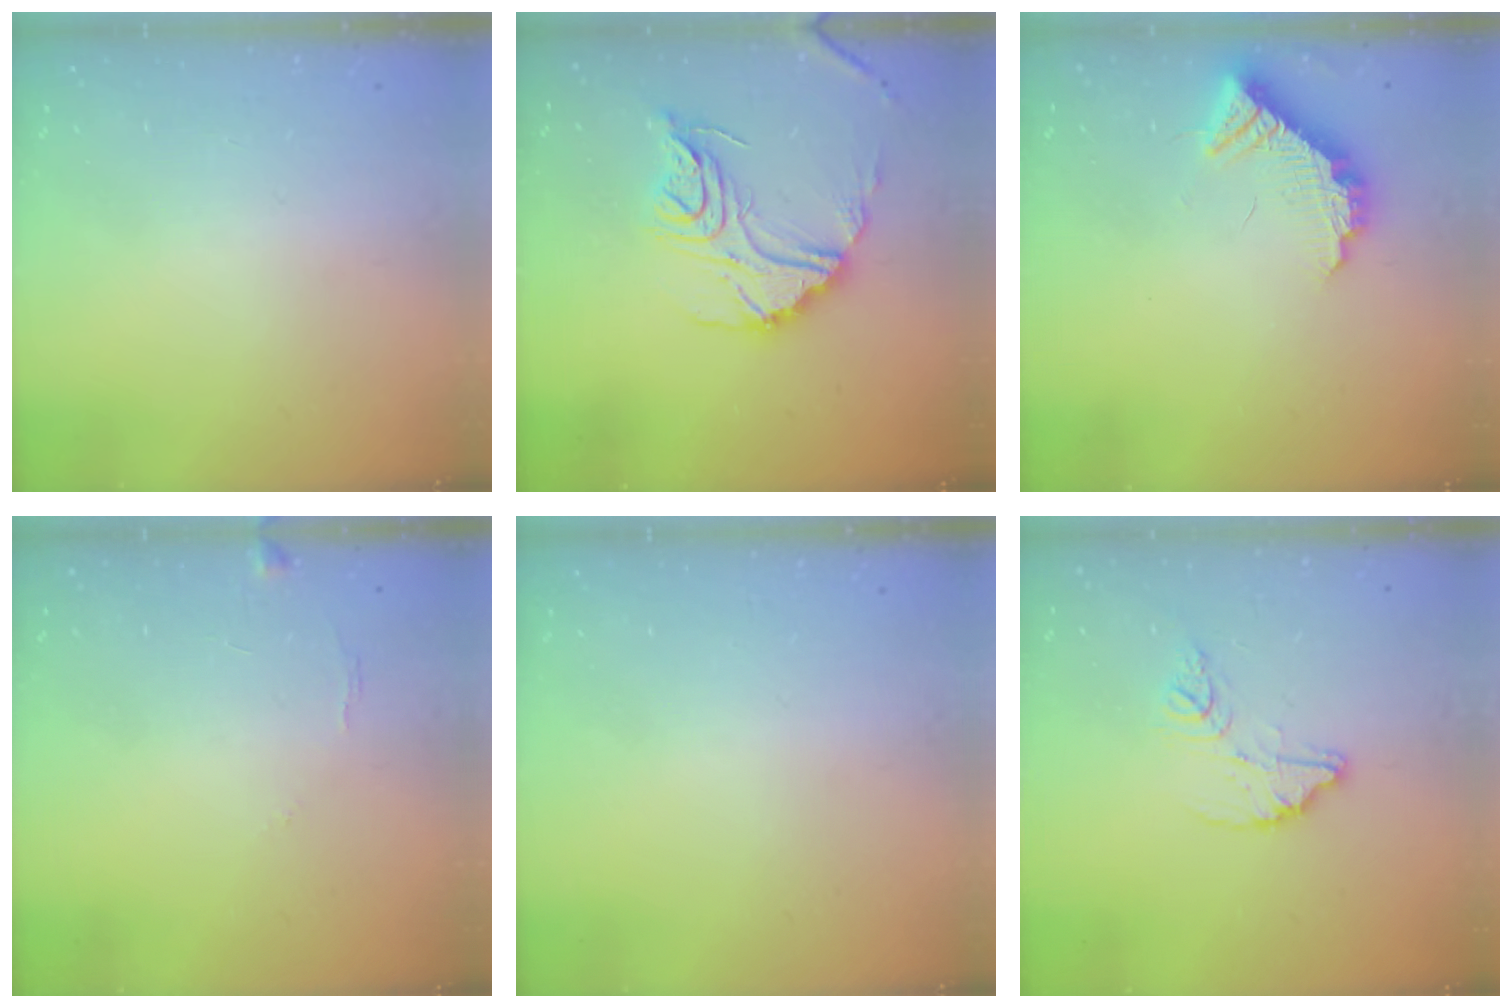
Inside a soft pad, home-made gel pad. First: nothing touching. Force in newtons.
{"total": 18.4, "press": 18.3, "slide": 1.8}
{"total": 10.7, "press": 10.7, "slide": 0.3}
{"total": 6.5, "press": 6.5, "slide": 0.3}
{"total": 0.0}
{"total": 11.5, "press": 11.4, "slide": 0.9}